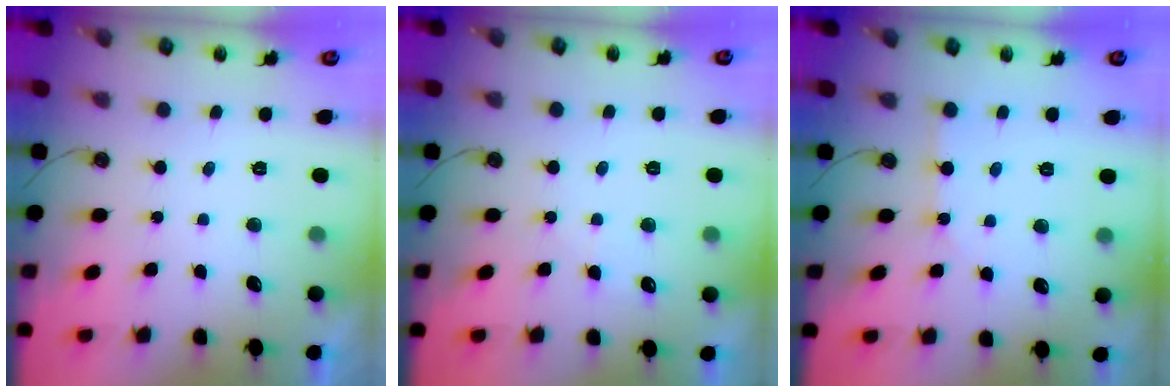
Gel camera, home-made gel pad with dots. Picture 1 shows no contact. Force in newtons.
{"total": 3.6, "press": 3.6, "slide": 0.4}
{"total": 2.8, "press": 2.8, "slide": 0.4}